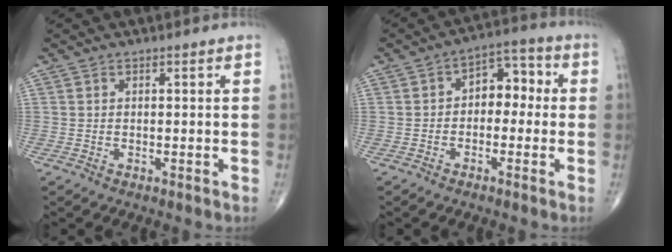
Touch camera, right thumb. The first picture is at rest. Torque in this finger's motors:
{"motor_torque": [-0.06, 0.02, -0.08, 0.08, 0.01]}